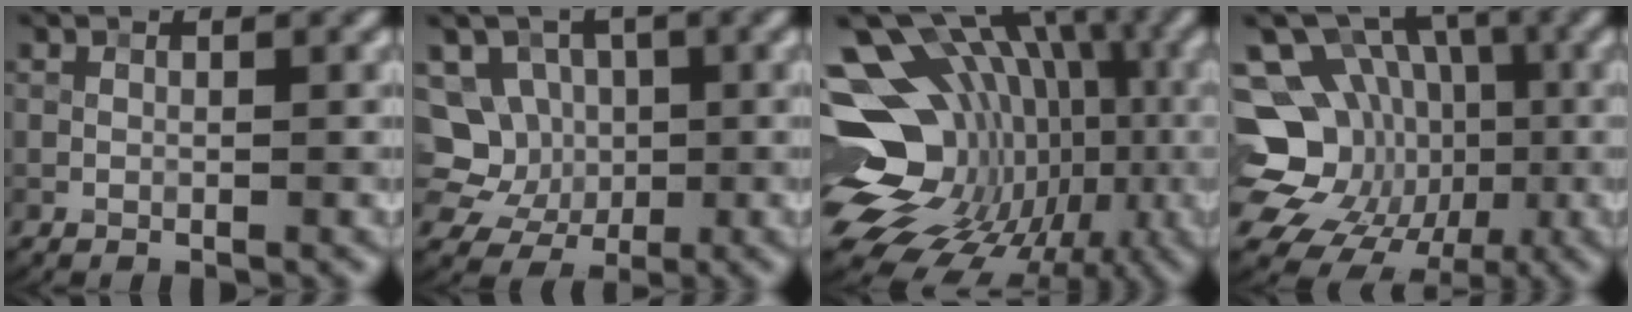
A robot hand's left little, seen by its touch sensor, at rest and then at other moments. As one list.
[{"total": 6.5, "force": [-0.3, 6.0, 2.5], "torque": [-0.039, 0.026, -0.035]}, {"total": 19.8, "force": [-3.1, 14.6, 13.1], "torque": [-0.193, 0.019, -0.048]}, {"total": 17.3, "force": [-3.6, 14.9, 8.1], "torque": [-0.160, 0.002, -0.067]}]